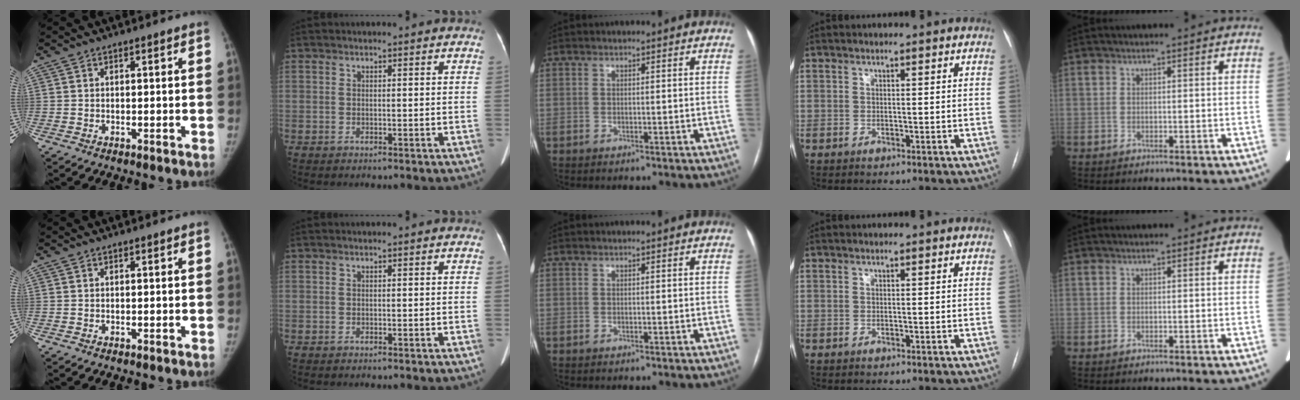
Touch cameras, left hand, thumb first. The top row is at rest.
{}